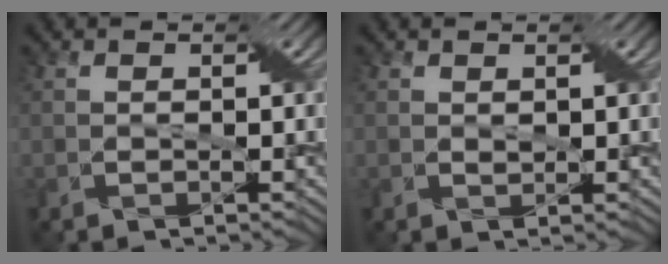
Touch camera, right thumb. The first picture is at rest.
{"total": 0.6, "force": [0.4, 0.3, 0.3], "torque": [-0.009, -0.002, 0.012]}